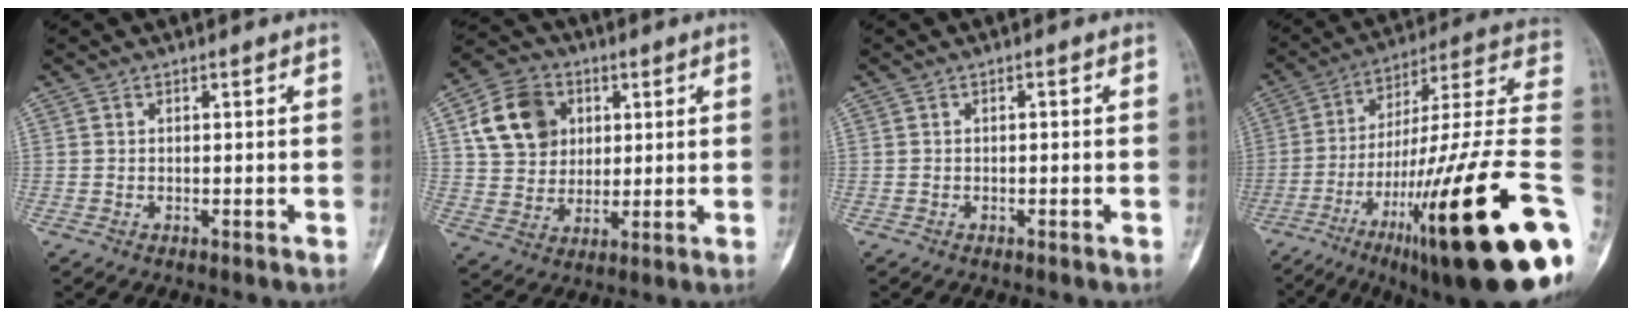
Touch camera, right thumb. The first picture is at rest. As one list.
[{"total": 12.5, "force": [3.9, 10.2, 6.2], "torque": [-0.087, -0.002, 0.071]}, {"total": 0.5, "force": [-0.1, 0.3, 0.4], "torque": [-0.003, 0.003, -0.004]}, {"total": 34.3, "force": [-11.0, 6.1, 31.9], "torque": [-0.427, 0.043, -0.176]}]